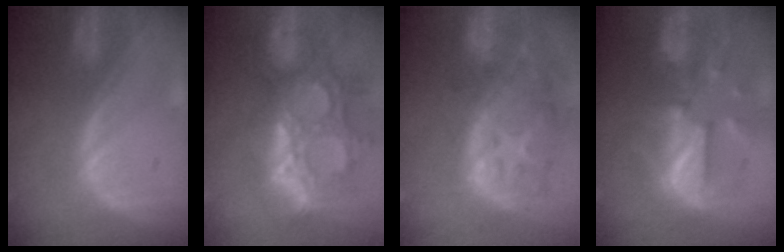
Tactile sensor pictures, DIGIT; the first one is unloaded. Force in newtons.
{"total": 14.1, "press": 11.9, "slide": 7.6}
{"total": 13.8, "press": 11.1, "slide": 8.1}
{"total": 9.3, "press": 9.3, "slide": 0.5}